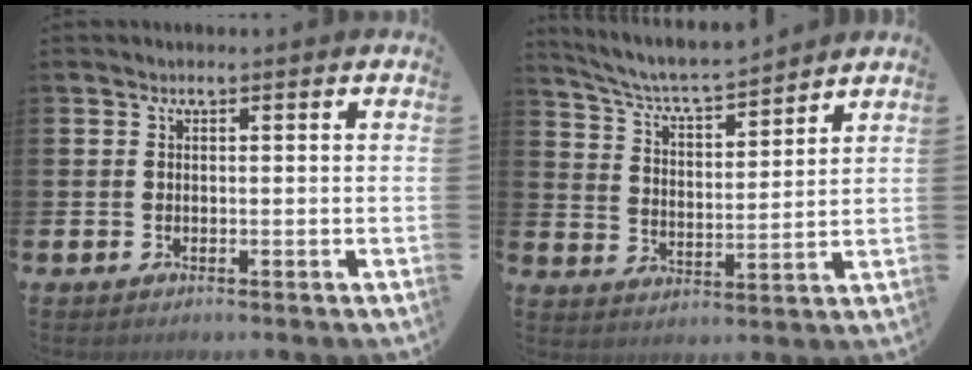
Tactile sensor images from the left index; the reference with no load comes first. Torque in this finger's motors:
{"motor_torque": [-0.08, -0.14, 0.11, 0.04]}